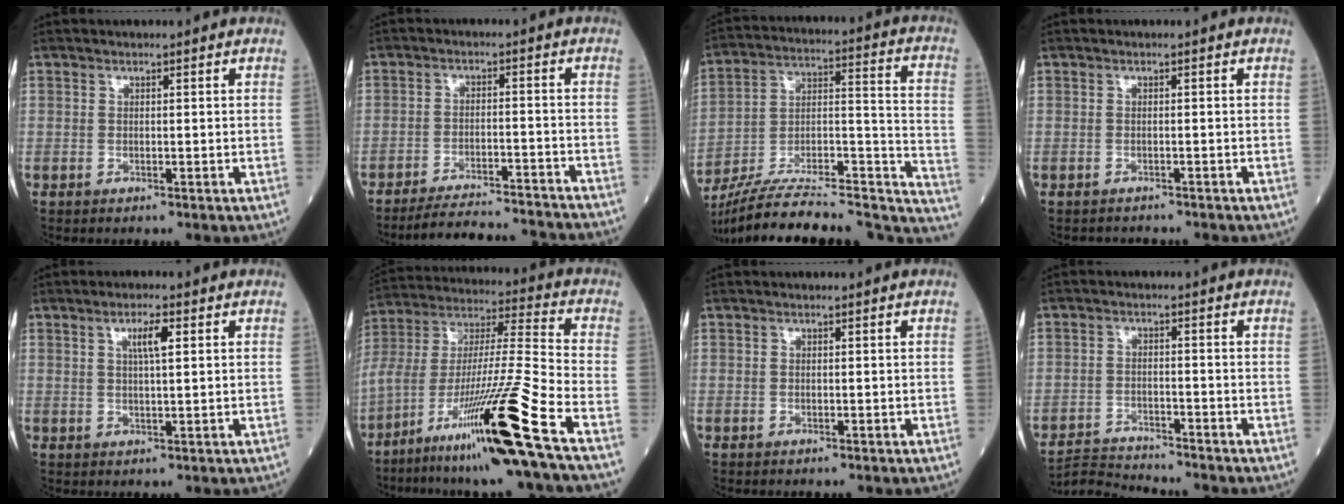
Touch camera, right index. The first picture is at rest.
{"total": 15.2, "force": [-14.5, 0.4, 4.3], "torque": [-0.061, -0.010, -0.199]}
{"total": 29.8, "force": [-25.0, 6.0, 15.1], "torque": [-0.194, 0.013, -0.368]}
{"total": 2.7, "force": [-2.7, 0.6, 0.3], "torque": [-0.002, -0.004, -0.035]}
{"total": 3.4, "force": [1.3, 0.3, 3.2], "torque": [-0.057, 0.002, 0.022]}
{"total": 22.9, "force": [-13.6, -1.3, 18.4], "torque": [-0.335, -0.032, -0.243]}
{"total": 0.0}
{"total": 5.1, "force": [-4.9, -0.8, -0.9], "torque": [0.009, -0.011, -0.090]}